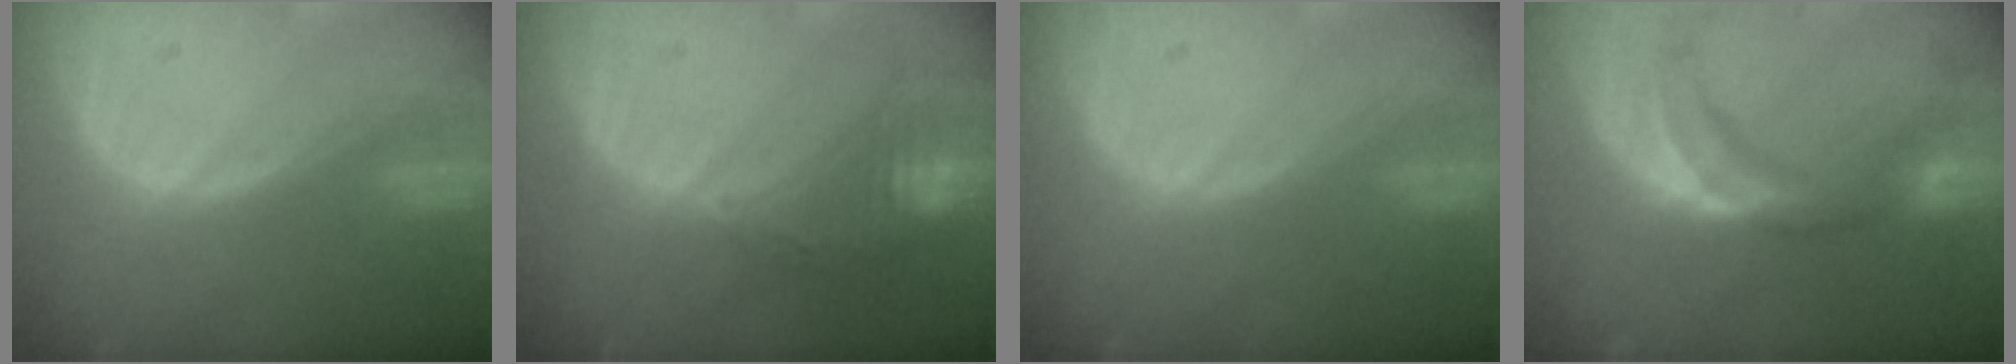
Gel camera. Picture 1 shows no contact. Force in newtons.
{"total": 8.2, "press": 7.1, "slide": 4.0}
{"total": 0.0}
{"total": 10.1, "press": 9.5, "slide": 3.4}